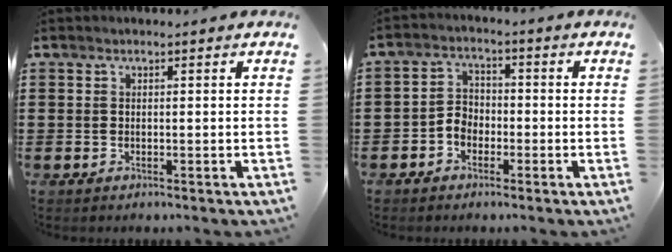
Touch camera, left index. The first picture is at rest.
{"total": 4.3, "force": [-1.9, 3.0, 2.4], "torque": [-0.061, 0.006, -0.041]}